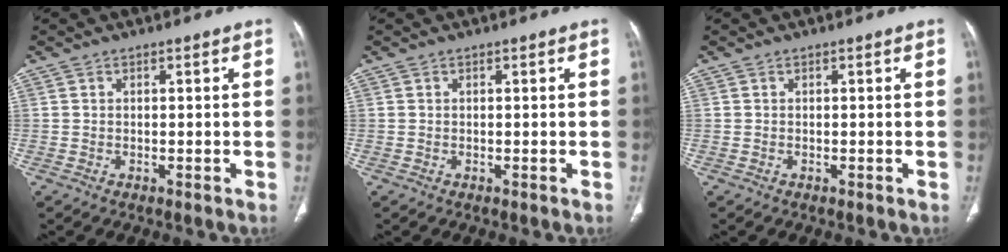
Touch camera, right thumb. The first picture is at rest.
{"total": 0.0}
{"total": 0.0}